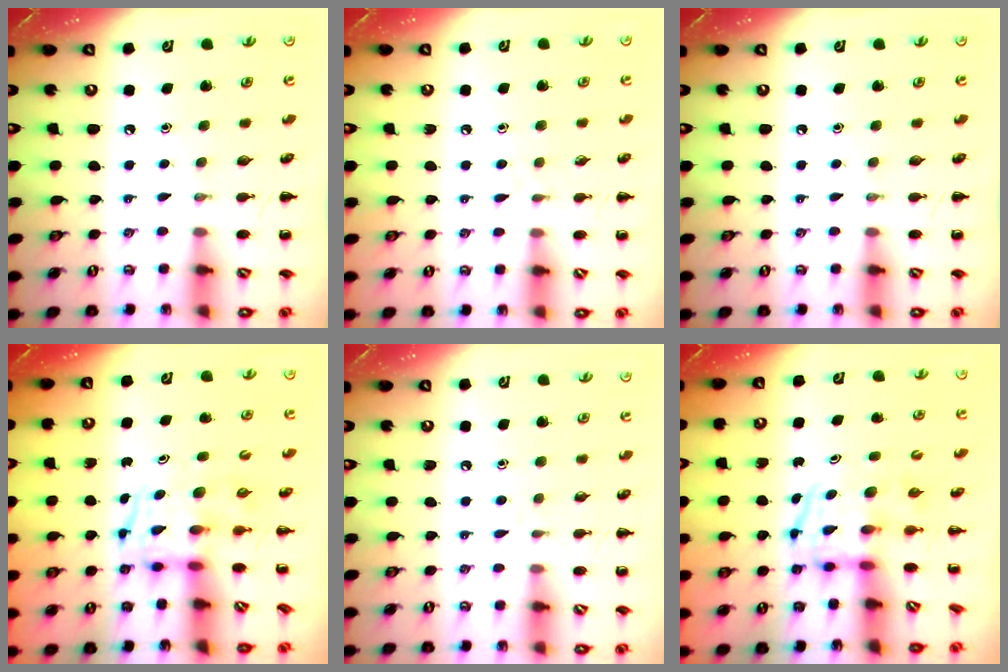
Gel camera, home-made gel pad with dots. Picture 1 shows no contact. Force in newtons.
{"total": 2.8, "press": 2.4, "slide": 1.4}
{"total": 0.0}
{"total": 3.3, "press": 3.2, "slide": 0.6}
{"total": 2.8, "press": 2.6, "slide": 1.0}
{"total": 3.9, "press": 3.9, "slide": 0.6}